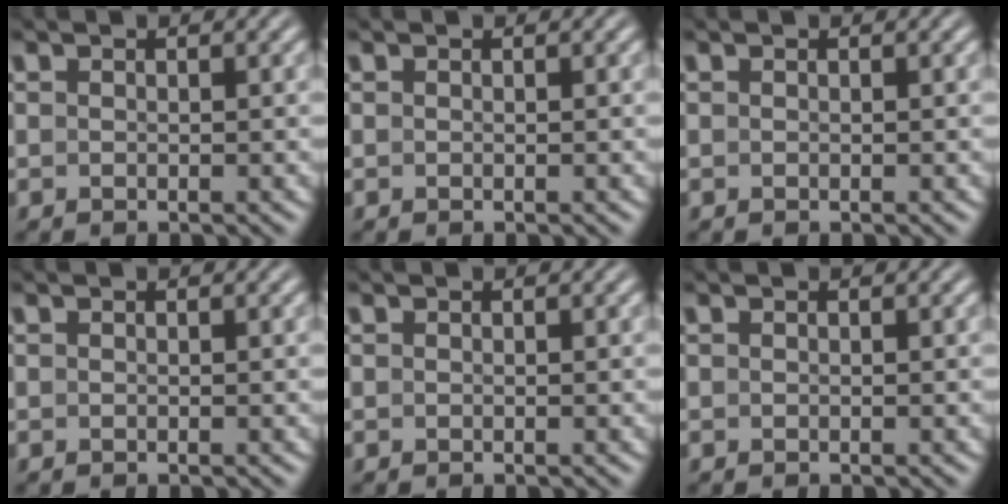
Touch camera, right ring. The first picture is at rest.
{"total": 0.0}
{"total": 0.0}
{"total": 0.0}
{"total": 0.0}
{"total": 0.0}